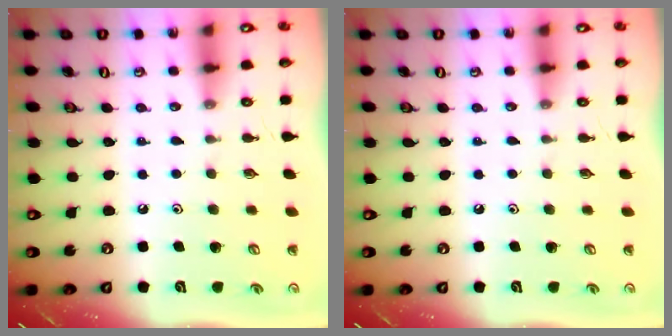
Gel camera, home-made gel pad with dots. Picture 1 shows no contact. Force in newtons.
{"total": 0.0}